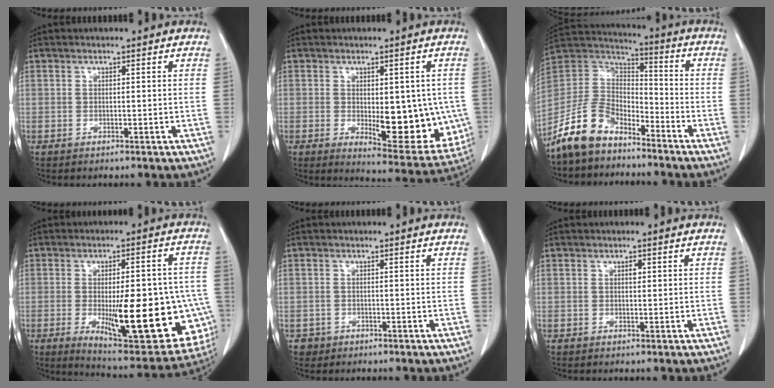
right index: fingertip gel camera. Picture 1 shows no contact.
{"total": 13.1, "force": [-1.4, 5.3, 11.9], "torque": [-0.139, -0.016, -0.002]}
{"total": 11.4, "force": [-8.7, 5.7, 4.7], "torque": [-0.107, 0.024, -0.178]}
{"total": 22.8, "force": [-5.1, 6.7, 21.2], "torque": [-0.228, -0.004, -0.044]}
{"total": 1.6, "force": [-1.0, 1.3, -0.2], "torque": [-0.001, 0.007, -0.019]}
{"total": 0.7, "force": [0.2, 0.4, 0.5], "torque": [-0.010, 0.000, 0.003]}